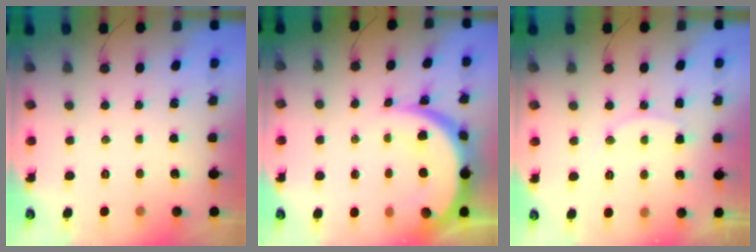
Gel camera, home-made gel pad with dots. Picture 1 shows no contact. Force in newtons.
{"total": 12.6, "press": 12.6, "slide": 0.9}
{"total": 8.8, "press": 8.8, "slide": 0.7}